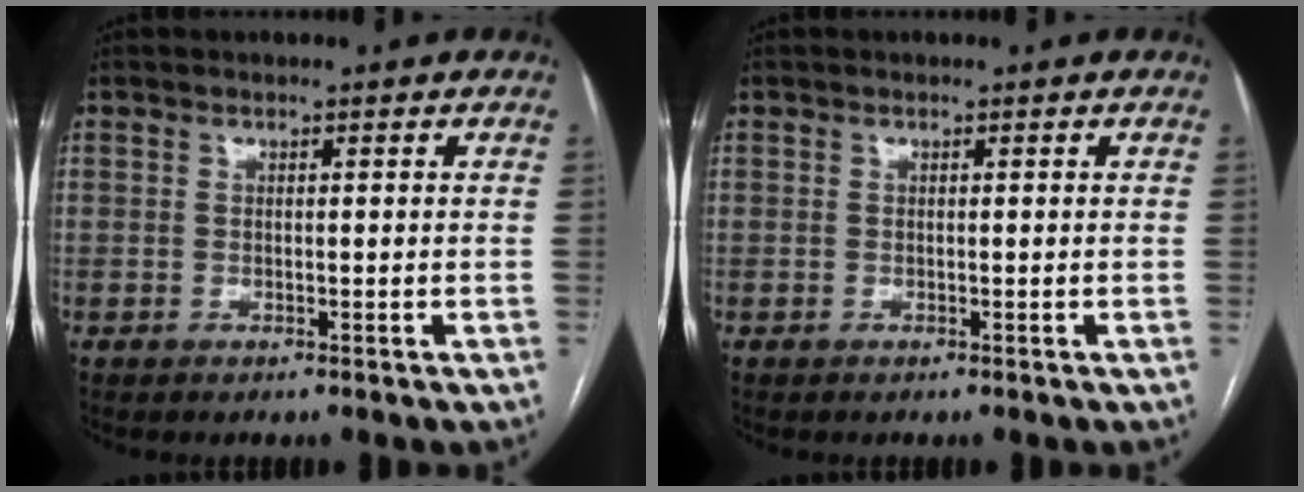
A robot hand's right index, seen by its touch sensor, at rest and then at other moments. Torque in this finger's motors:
{"motor_torque": [0.00, 0.00, 0.00, 0.01]}